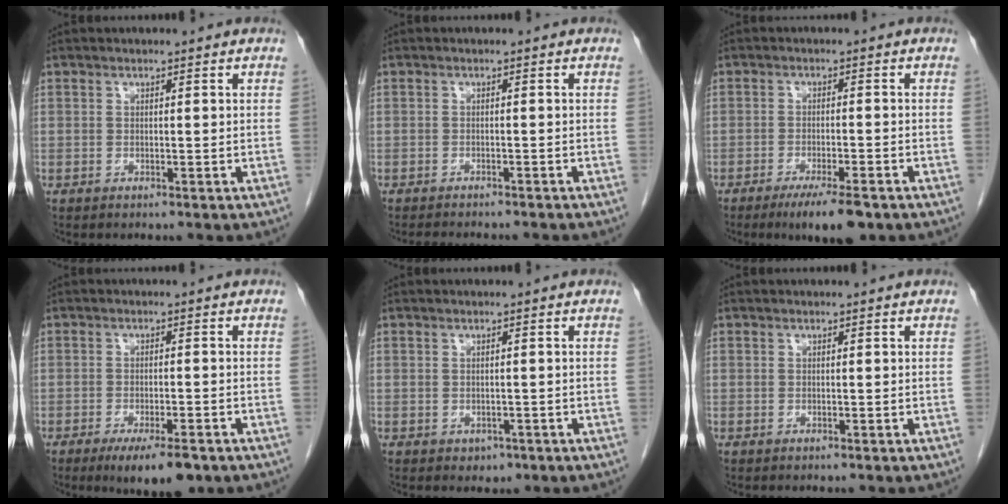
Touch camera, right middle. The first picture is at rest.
{"total": 6.0, "force": [-5.4, 0.9, 2.4], "torque": [-0.026, -0.004, -0.073]}
{"total": 6.8, "force": [-4.6, 1.0, 4.9], "torque": [-0.072, -0.012, -0.070]}
{"total": 7.3, "force": [-4.8, 1.7, 5.2], "torque": [-0.076, -0.012, -0.070]}
{"total": 1.4, "force": [-0.6, 1.1, 0.5], "torque": [-0.007, 0.003, -0.002]}
{"total": 0.0}